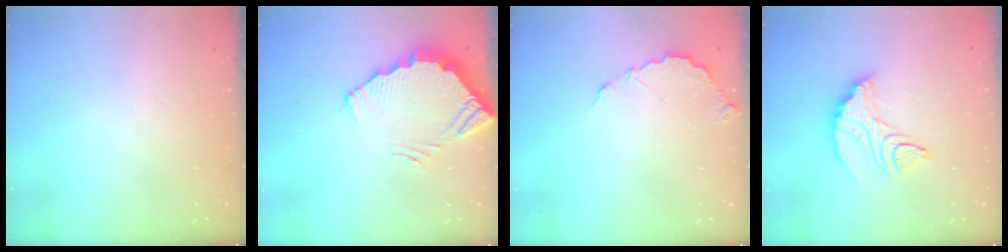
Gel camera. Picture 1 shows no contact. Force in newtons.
{"total": 3.8, "press": 3.8, "slide": 0.2}
{"total": 3.5, "press": 3.5, "slide": 0.3}
{"total": 9.8, "press": 9.8, "slide": 0.4}